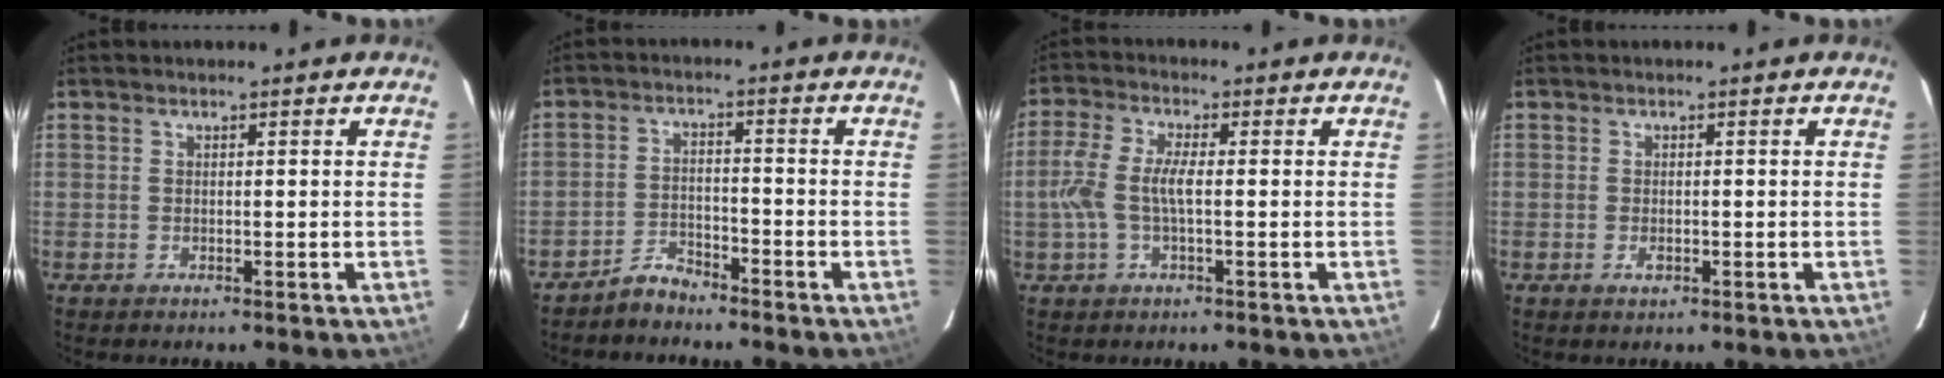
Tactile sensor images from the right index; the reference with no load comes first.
{"total": 4.0, "force": [-3.7, 1.3, 0.6], "torque": [-0.024, 0.011, -0.067]}
{"total": 6.7, "force": [-0.6, 2.0, 6.4], "torque": [-0.140, 0.007, -0.010]}
{"total": 1.4, "force": [-0.5, 0.9, 0.9], "torque": [-0.018, 0.000, -0.009]}